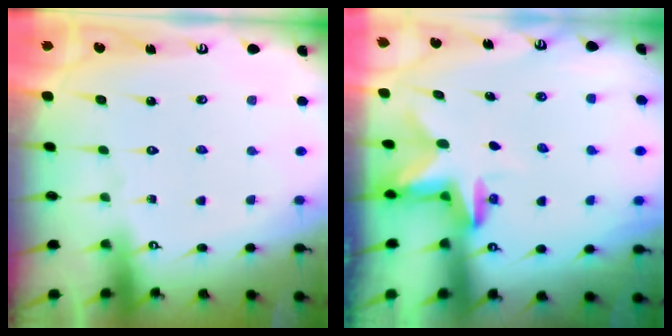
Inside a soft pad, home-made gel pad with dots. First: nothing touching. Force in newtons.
{"total": 2.5, "press": 2.5, "slide": 0.5}